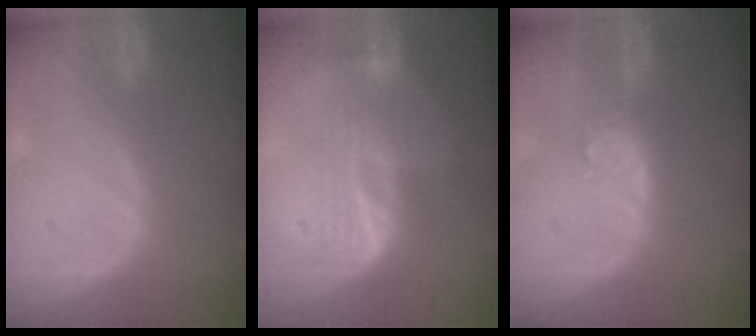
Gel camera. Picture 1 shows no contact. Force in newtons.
{"total": 5.9, "press": 5.3, "slide": 2.6}
{"total": 3.9, "press": 3.6, "slide": 1.6}